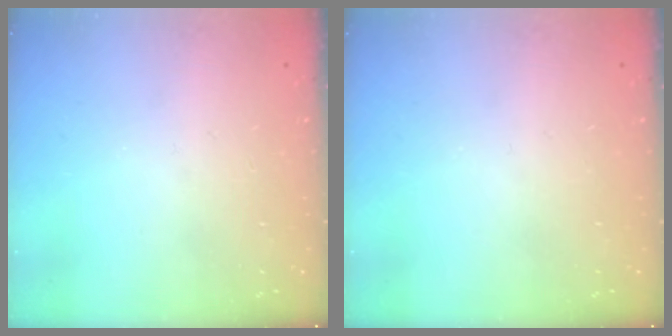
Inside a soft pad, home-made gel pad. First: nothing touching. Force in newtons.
{"total": 0.0}